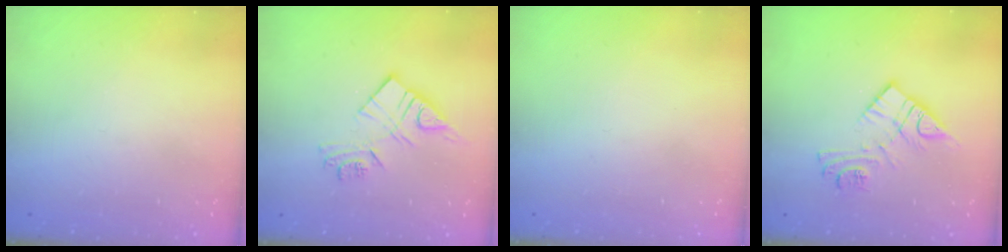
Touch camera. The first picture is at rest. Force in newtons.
{"total": 10.8, "press": 10.7, "slide": 0.9}
{"total": 1.6, "press": 1.6, "slide": 0.1}
{"total": 11.7, "press": 11.7, "slide": 0.9}